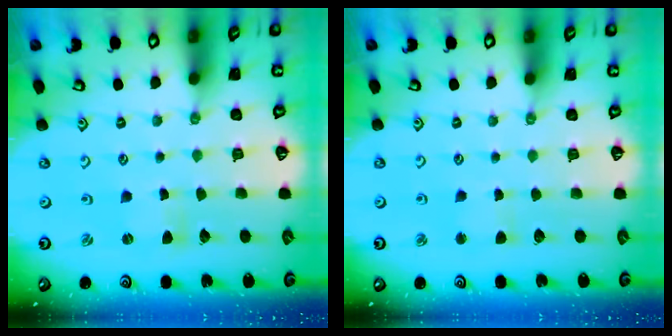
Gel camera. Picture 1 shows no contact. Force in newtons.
{"total": 2.9, "press": 2.9, "slide": 0.3}